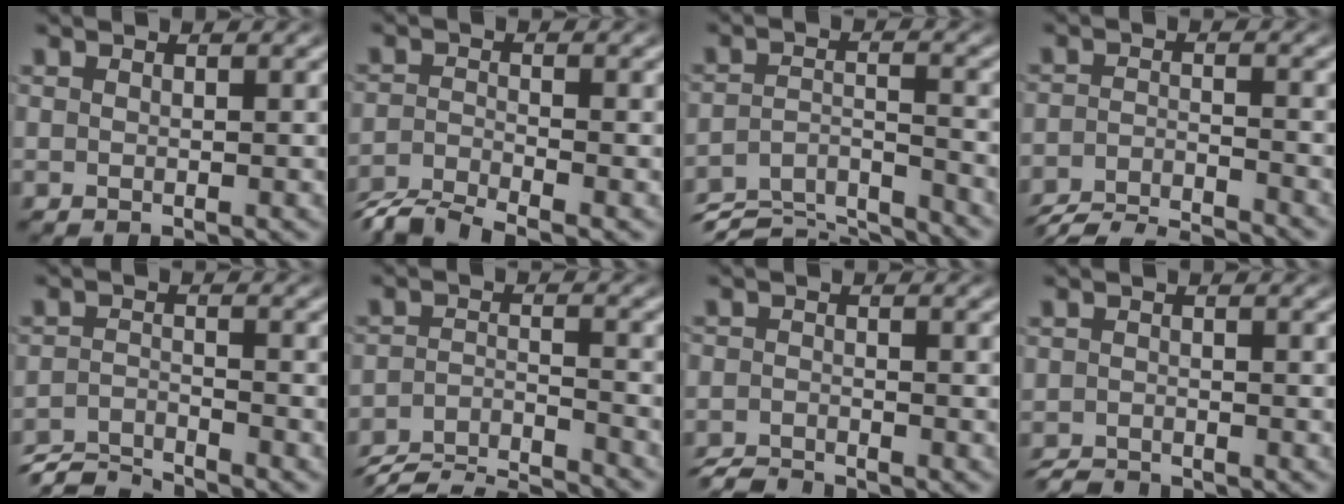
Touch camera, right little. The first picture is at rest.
{"total": 5.2, "force": [-4.7, 1.3, 1.6], "torque": [-0.027, -0.018, -0.073]}
{"total": 8.2, "force": [-6.5, 3.6, 3.5], "torque": [-0.048, -0.038, -0.099]}
{"total": 7.3, "force": [-7.0, 1.5, 1.6], "torque": [-0.015, -0.025, -0.108]}
{"total": 4.9, "force": [-4.5, 1.2, 1.4], "torque": [-0.018, -0.018, -0.072]}
{"total": 7.2, "force": [-5.8, 2.6, 3.4], "torque": [-0.046, -0.031, -0.088]}
{"total": 2.9, "force": [-2.8, 0.5, 0.0], "torque": [-0.002, -0.018, -0.048]}
{"total": 2.4, "force": [-2.4, -0.2, -0.2], "torque": [0.005, -0.019, -0.035]}